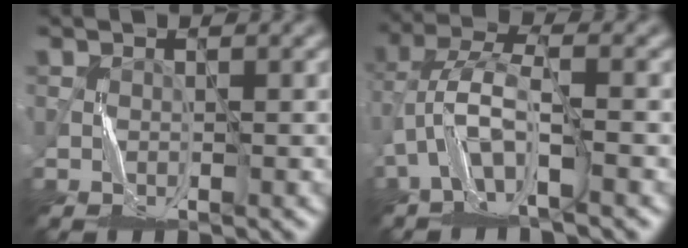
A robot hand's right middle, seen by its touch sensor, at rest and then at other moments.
{"total": 5.3, "force": [-2.8, 1.6, 4.2], "torque": [-0.094, 0.013, -0.060]}